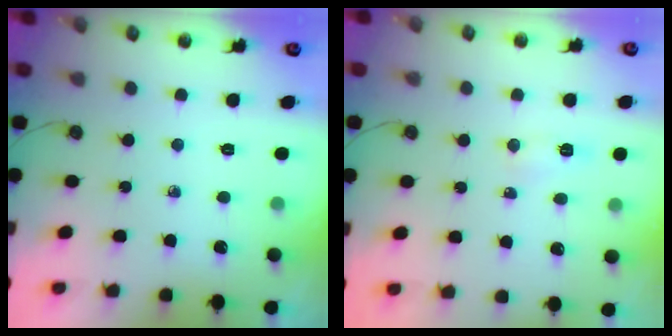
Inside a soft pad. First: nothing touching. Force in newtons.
{"total": 6.3, "press": 6.2, "slide": 1.1}